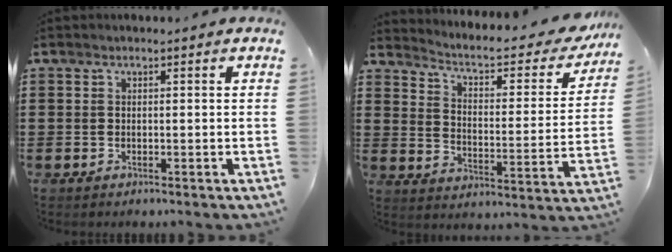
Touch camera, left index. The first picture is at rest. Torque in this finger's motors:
{"motor_torque": [1.54, 0.60, 0.23, 0.04]}